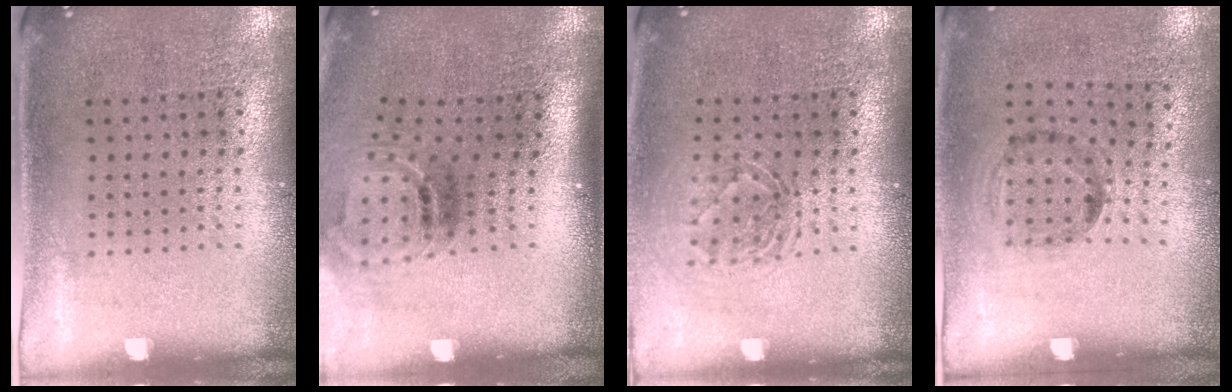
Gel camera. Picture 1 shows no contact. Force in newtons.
{"total": 1.8, "press": 1.1, "slide": 1.5}
{"total": 1.5, "press": 1.2, "slide": 0.9}
{"total": 1.3, "press": 0.7, "slide": 1.0}